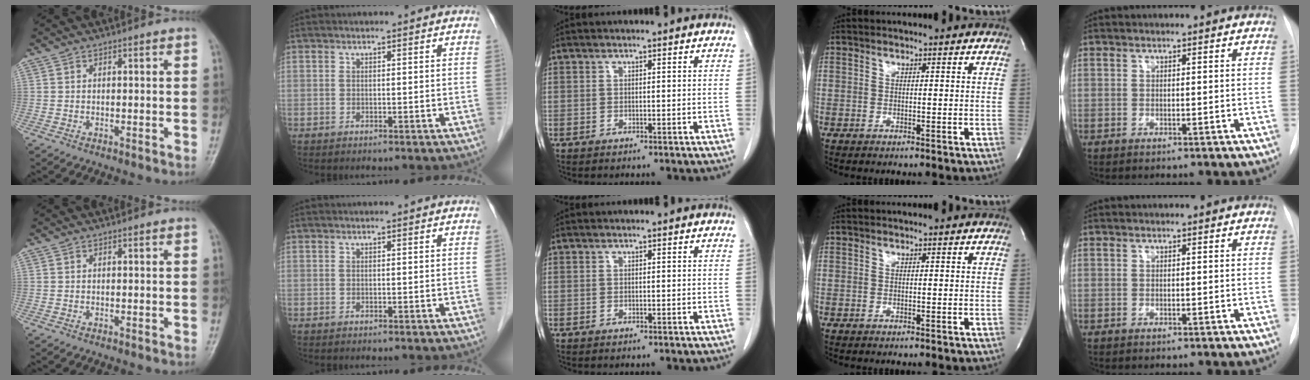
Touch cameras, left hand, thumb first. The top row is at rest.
{}